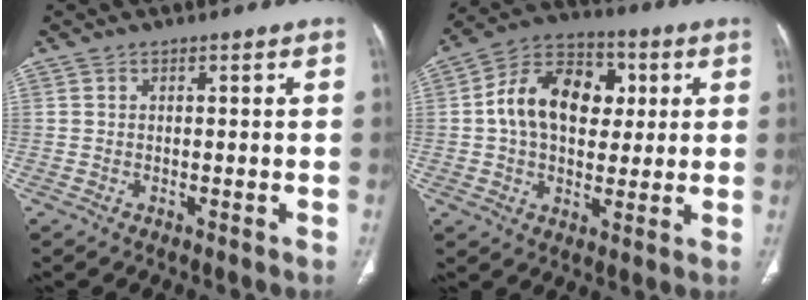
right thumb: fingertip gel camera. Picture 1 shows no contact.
{"total": 15.9, "force": [2.6, 11.0, 11.1], "torque": [-0.151, 0.018, 0.035]}